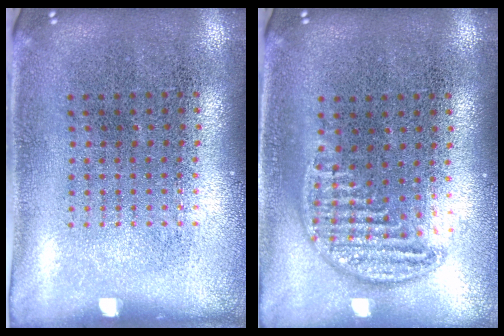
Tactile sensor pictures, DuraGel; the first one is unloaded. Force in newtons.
{"total": 0.8, "press": 0.8, "slide": 0.1}